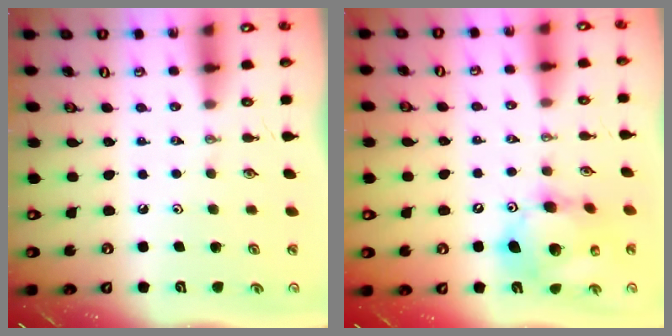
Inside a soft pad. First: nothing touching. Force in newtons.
{"total": 15.3, "press": 15.0, "slide": 3.2}